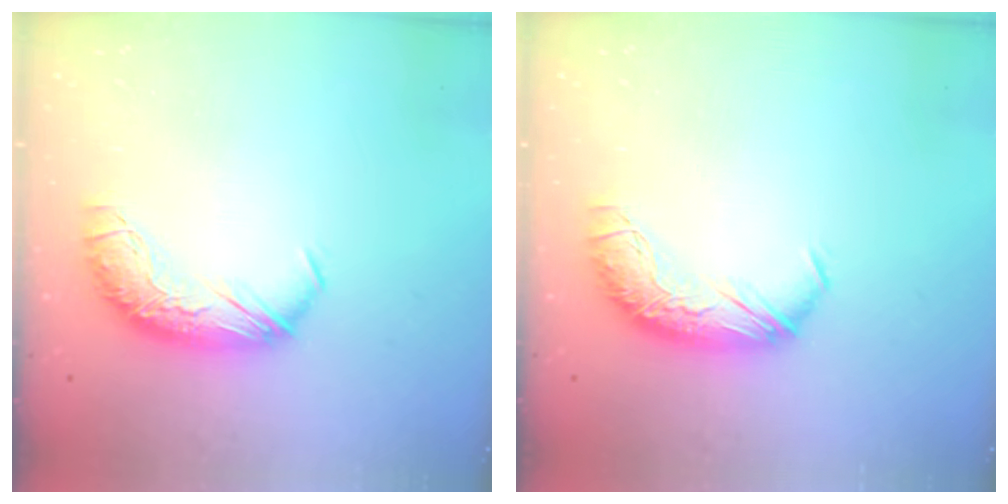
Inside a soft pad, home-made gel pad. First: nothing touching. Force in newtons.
{"total": 0.0}